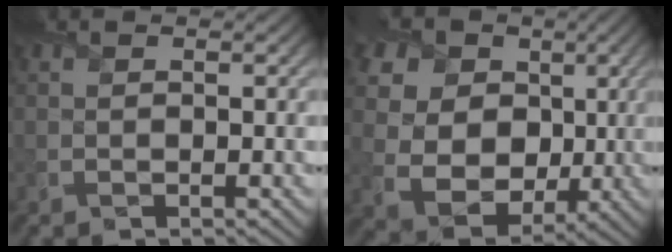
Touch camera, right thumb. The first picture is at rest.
{"total": 17.1, "force": [4.3, 13.8, 9.2], "torque": [-0.233, 0.034, 0.090]}